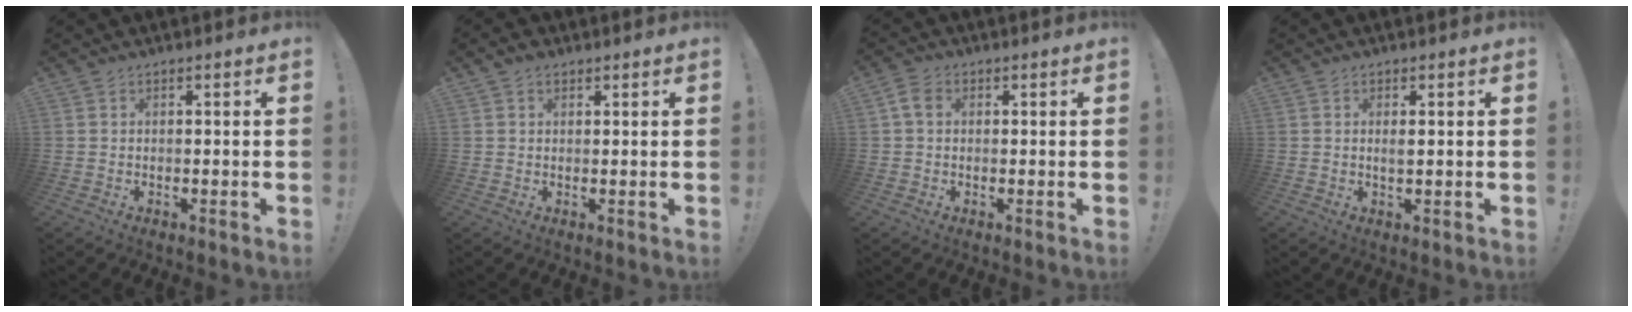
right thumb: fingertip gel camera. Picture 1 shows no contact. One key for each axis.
{"total": 1.8, "fx": 1.1, "fy": 1.2, "fz": 0.7, "tx": -0.008, "ty": -0.002, "tz": 0.021}
{"total": 5.0, "fx": 1.1, "fy": 3.8, "fz": 3.1, "tx": -0.061, "ty": 0.006, "tz": 0.022}
{"total": 1.6, "fx": 0.3, "fy": 0.4, "fz": 1.5, "tx": -0.028, "ty": -0.001, "tz": 0.004}